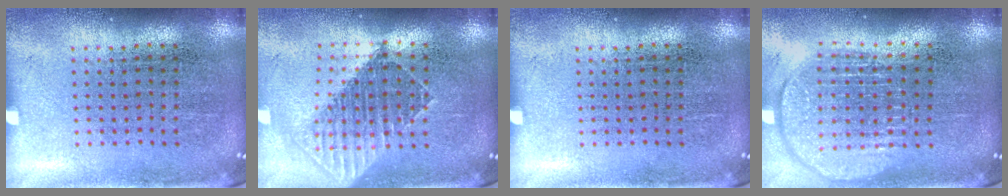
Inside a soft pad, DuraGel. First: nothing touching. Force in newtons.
{"total": 1.7, "press": 1.4, "slide": 0.9}
{"total": 0.0}
{"total": 1.9, "press": 1.6, "slide": 1.0}